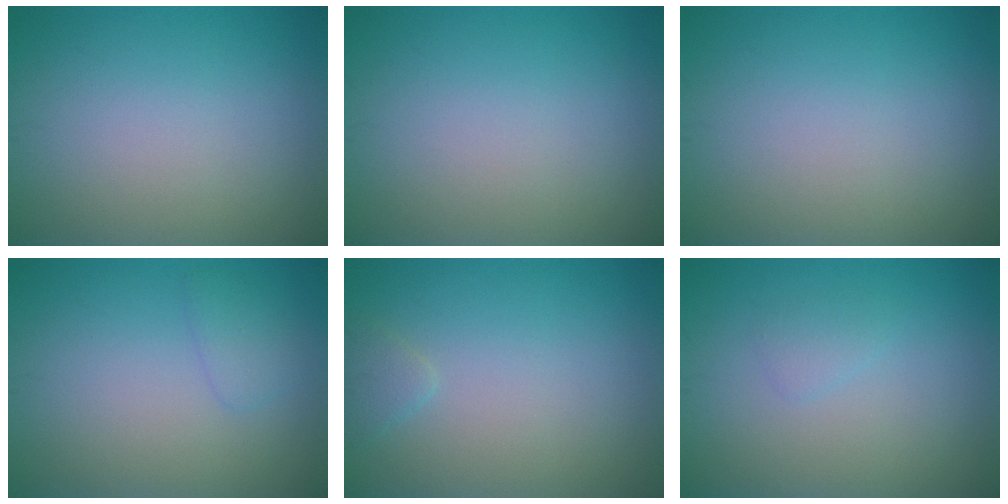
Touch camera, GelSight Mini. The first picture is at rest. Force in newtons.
{"total": 0.0}
{"total": 0.0}
{"total": 1.3, "press": 1.3, "slide": 0.0}
{"total": 1.0, "press": 1.0, "slide": 0.1}
{"total": 0.9, "press": 0.9, "slide": 0.1}